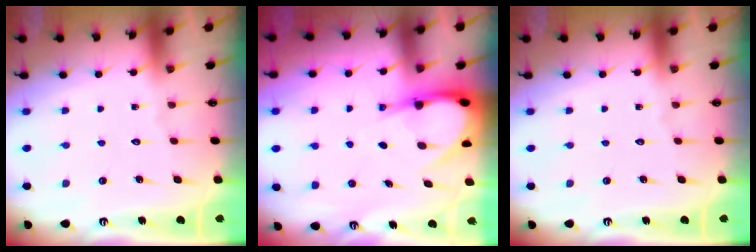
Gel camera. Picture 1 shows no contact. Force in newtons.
{"total": 6.7, "press": 6.7, "slide": 0.9}
{"total": 0.0}